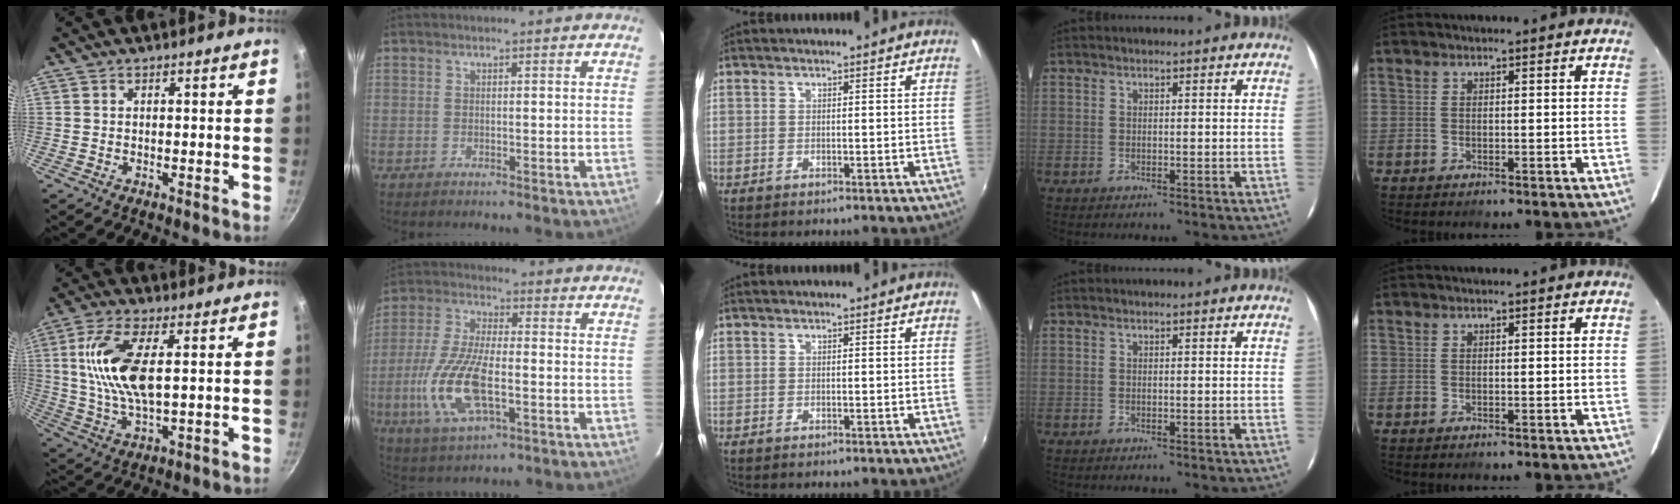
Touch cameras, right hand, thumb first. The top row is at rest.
{"thumb": {"total": 13.3, "force": [2.5, 5.4, 11.9], "torque": [-0.238, -0.001, 0.049]}, "index": {"total": 15.3, "force": [-4.2, 6.3, 13.3], "torque": [-0.289, -0.009, -0.079]}}